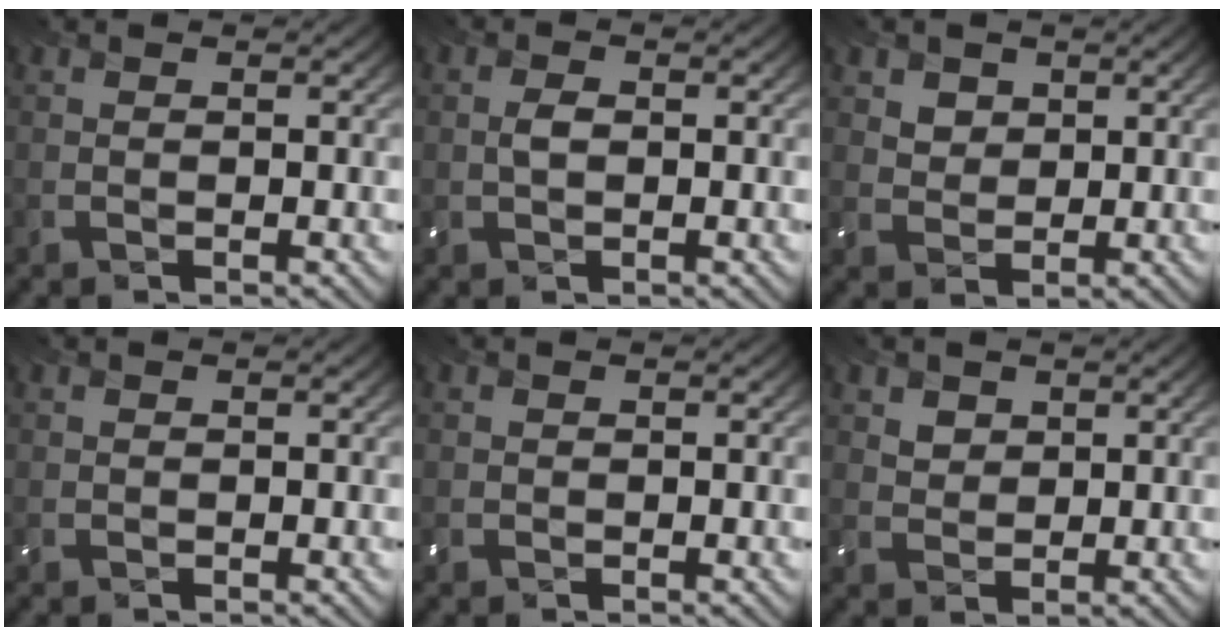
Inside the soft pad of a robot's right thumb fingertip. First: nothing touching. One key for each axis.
{"total": 1.6, "fx": 0.0, "fy": 1.0, "fz": 1.3, "tx": -0.031, "ty": 0.002, "tz": -0.001}
{"total": 2.9, "fx": 1.6, "fy": 2.2, "fz": 1.1, "tx": -0.034, "ty": -0.008, "tz": 0.032}
{"total": 0.0}
{"total": 0.6, "fx": -0.1, "fy": 0.6, "fz": 0.1, "tx": -0.003, "ty": -0.003, "tz": -0.002}
{"total": 2.3, "fx": 1.3, "fy": 1.7, "fz": 0.8, "tx": -0.024, "ty": -0.005, "tz": 0.024}